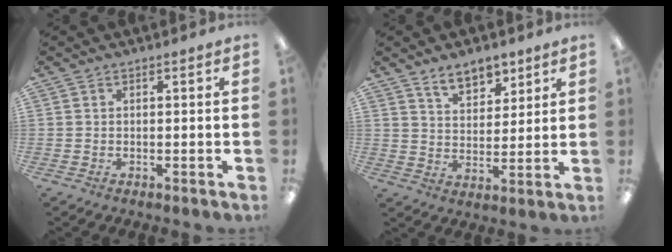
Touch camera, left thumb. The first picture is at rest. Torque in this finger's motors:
{"motor_torque": [1.33, 0.66, 0.74, -0.53, 0.04]}